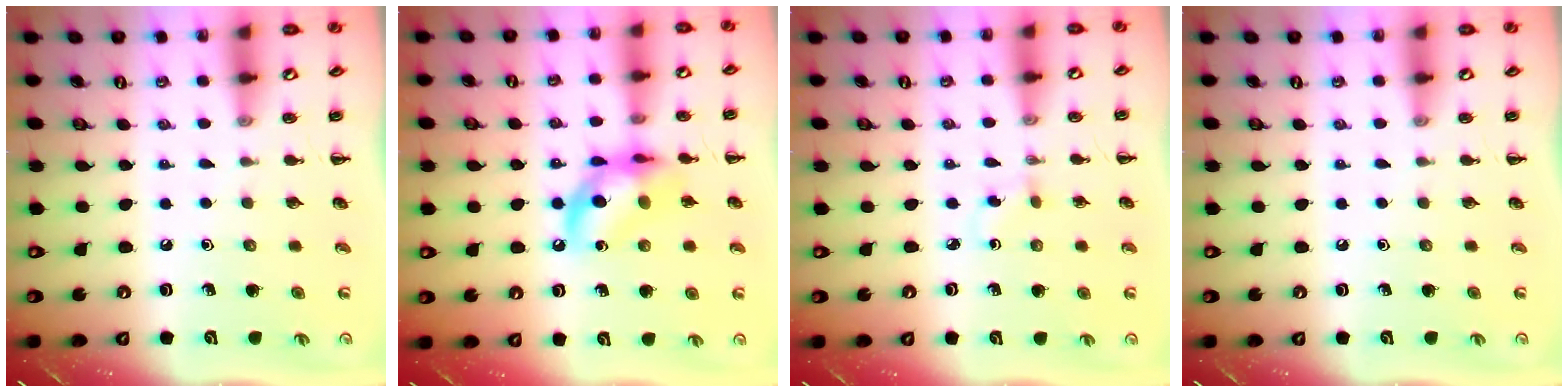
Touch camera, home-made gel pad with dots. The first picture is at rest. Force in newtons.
{"total": 11.6, "press": 11.3, "slide": 2.6}
{"total": 1.2, "press": 1.0, "slide": 0.8}
{"total": 0.0}